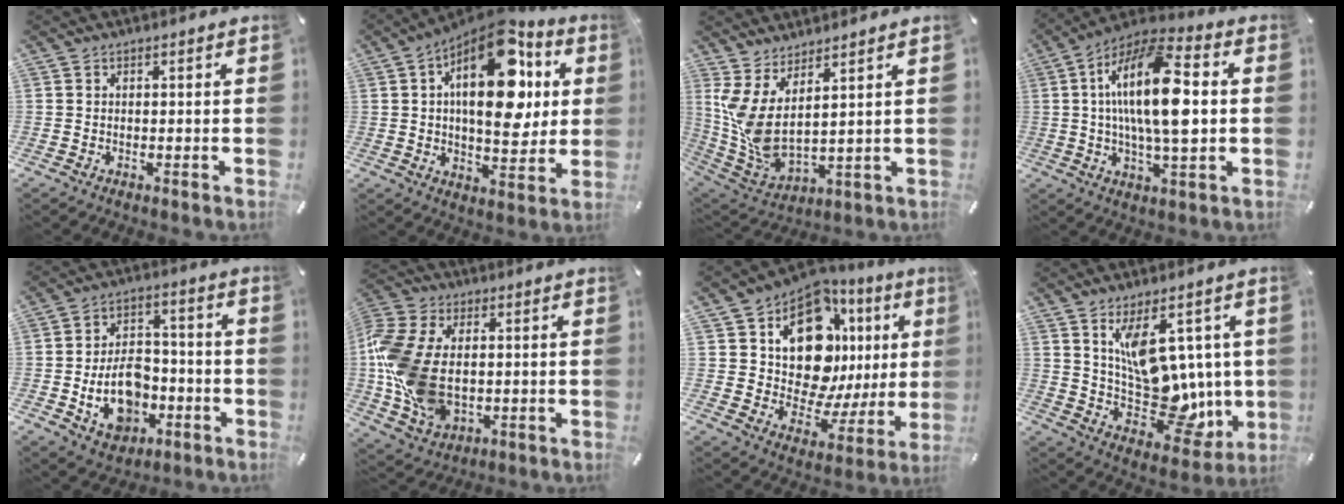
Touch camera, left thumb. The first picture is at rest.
{"total": 21.9, "force": [7.4, 11.5, 17.1], "torque": [-0.274, -0.039, 0.117]}
{"total": 7.5, "force": [3.2, 2.9, 6.1], "torque": [-0.149, -0.052, 0.064]}
{"total": 18.9, "force": [1.8, 6.9, 17.5], "torque": [-0.336, -0.006, 0.022]}
{"total": 13.2, "force": [-4.0, 9.4, 8.4], "torque": [-0.142, 0.019, -0.066]}
{"total": 16.9, "force": [-0.5, 12.0, 11.9], "torque": [-0.279, 0.005, -0.007]}
{"total": 17.9, "force": [7.9, 10.8, 11.8], "torque": [-0.182, -0.066, 0.136]}
{"total": 16.5, "force": [5.2, 10.3, 11.7], "torque": [-0.167, -0.052, 0.100]}